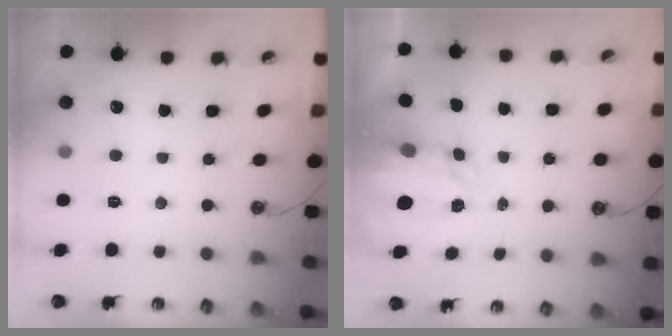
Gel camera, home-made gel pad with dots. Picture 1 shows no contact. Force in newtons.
{"total": 3.4, "press": 3.3, "slide": 0.5}